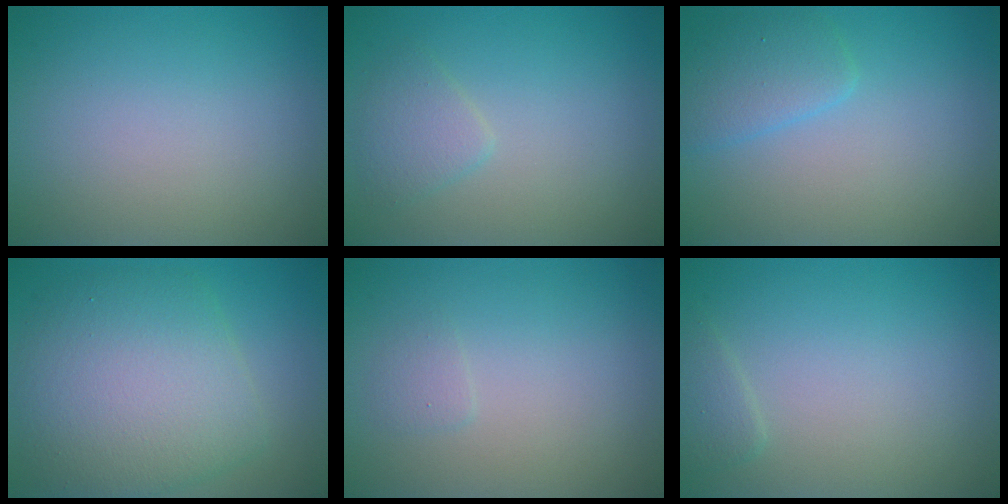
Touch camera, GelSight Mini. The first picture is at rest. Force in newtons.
{"total": 1.8, "press": 1.8, "slide": 0.1}
{"total": 2.6, "press": 2.6, "slide": 0.1}
{"total": 8.1, "press": 8.1, "slide": 0.4}
{"total": 0.7, "press": 0.7, "slide": 0.1}
{"total": 1.1, "press": 1.1, "slide": 0.1}